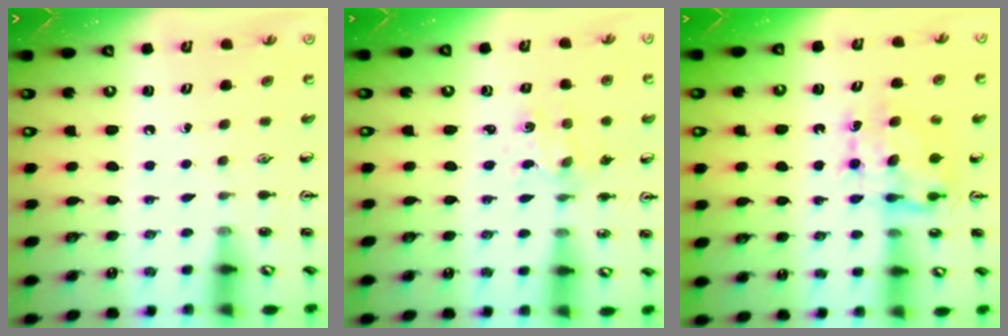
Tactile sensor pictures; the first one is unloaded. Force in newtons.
{"total": 1.5, "press": 1.5, "slide": 0.0}
{"total": 7.3, "press": 7.3, "slide": 0.7}